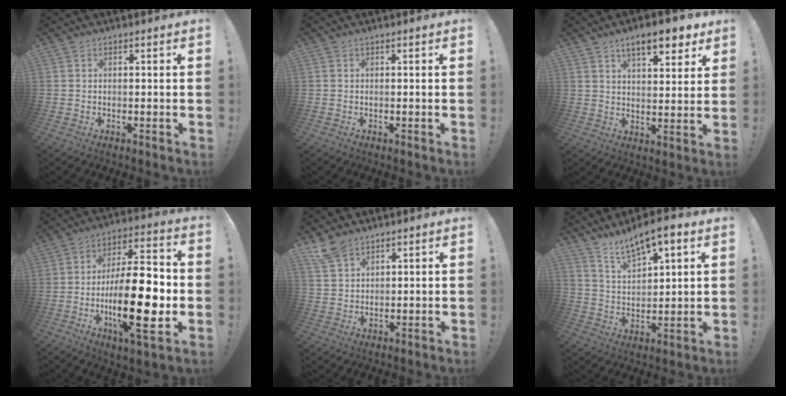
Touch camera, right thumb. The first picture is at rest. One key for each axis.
{"total": 0.0}
{"total": 10.4, "fx": 6.6, "fy": 3.6, "fz": 7.2, "tx": -0.098, "ty": -0.031, "tz": 0.110}
{"total": 24.4, "fx": -5.1, "fy": 8.4, "fz": 22.3, "tx": -0.396, "ty": 0.018, "tz": -0.081}
{"total": 8.0, "fx": 6.1, "fy": 4.6, "fz": 2.5, "tx": -0.048, "ty": -0.035, "tz": 0.124}
{"total": 9.6, "fx": 7.4, "fy": 3.5, "fz": 5.1, "tx": -0.093, "ty": -0.044, "tz": 0.134}